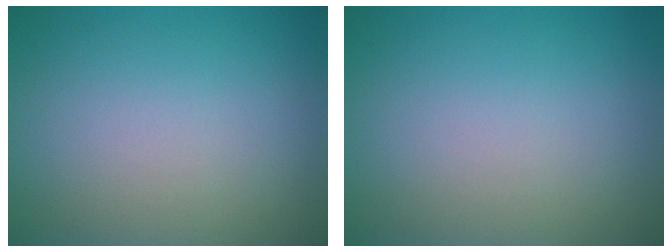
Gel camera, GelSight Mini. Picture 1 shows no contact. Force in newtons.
{"total": 0.0}